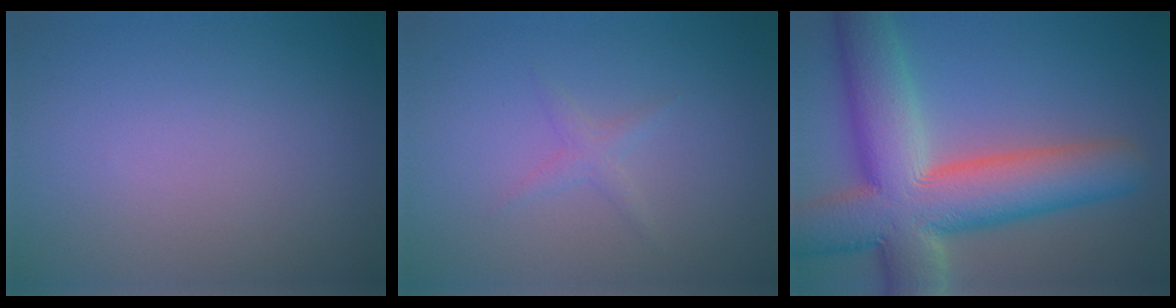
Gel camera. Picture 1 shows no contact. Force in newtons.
{"total": 1.1, "press": 1.1, "slide": 0.1}
{"total": 13.5, "press": 13.4, "slide": 1.0}